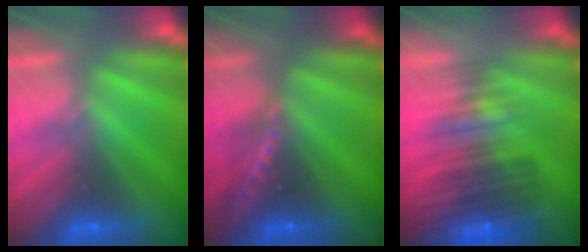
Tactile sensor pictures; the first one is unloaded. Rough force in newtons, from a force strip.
{"total": 3.9}
{"total": 7.0}